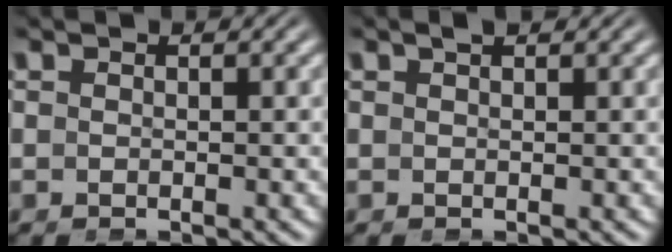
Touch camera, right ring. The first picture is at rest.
{"total": 0.8, "force": [0.7, -0.3, 0.3], "torque": [-0.001, 0.007, 0.014]}